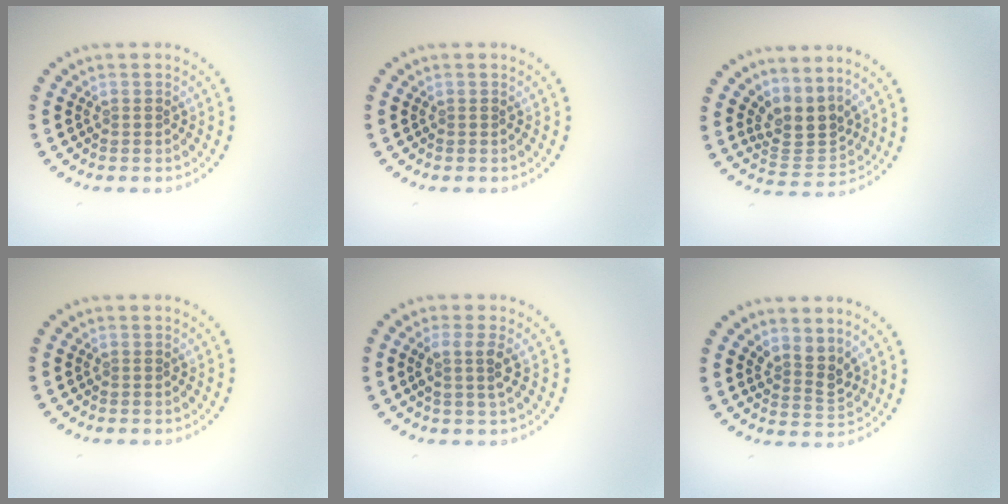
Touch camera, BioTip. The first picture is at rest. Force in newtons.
{"total": 0.0}
{"total": 3.3, "press": 2.5, "slide": 2.2}
{"total": 0.0}
{"total": 2.2, "press": 1.7, "slide": 1.3}
{"total": 2.4, "press": 1.8, "slide": 1.6}